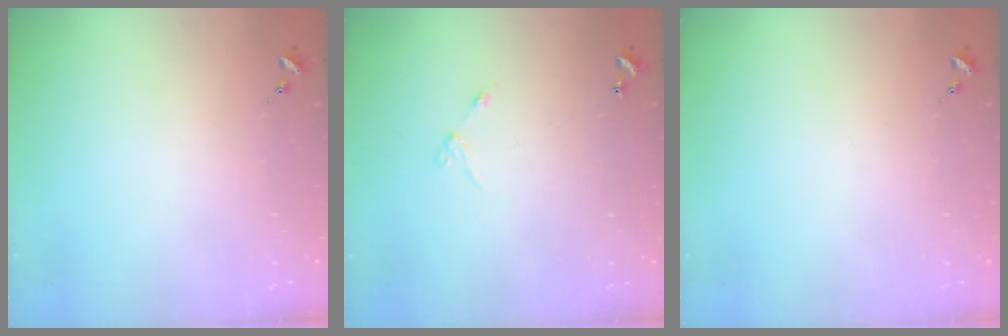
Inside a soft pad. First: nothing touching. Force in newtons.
{"total": 4.6, "press": 4.6, "slide": 0.5}
{"total": 0.0}